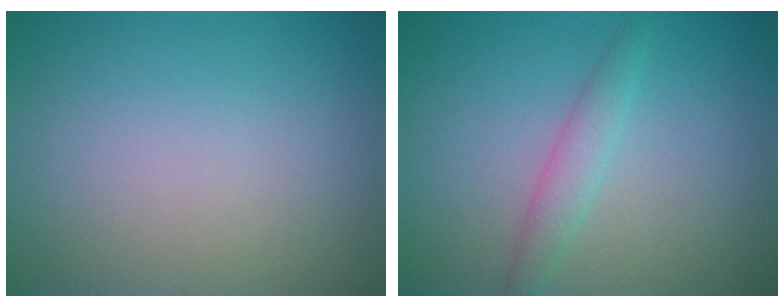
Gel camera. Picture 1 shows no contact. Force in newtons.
{"total": 1.9, "press": 1.9, "slide": 0.1}